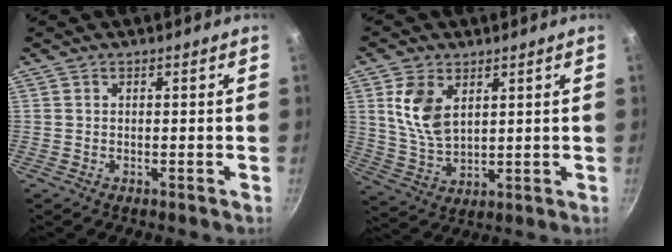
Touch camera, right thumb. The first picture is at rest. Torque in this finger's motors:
{"motor_torque": [-0.76, 1.02, 0.95, 0.28, 0.08]}